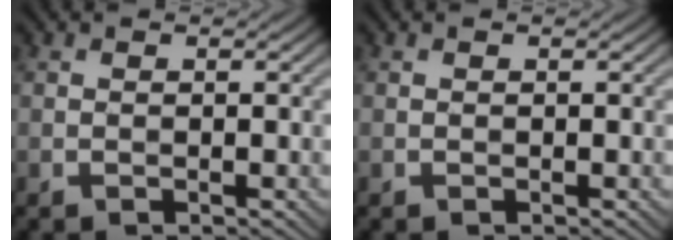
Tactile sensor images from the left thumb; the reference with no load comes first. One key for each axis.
{"total": 0.0}